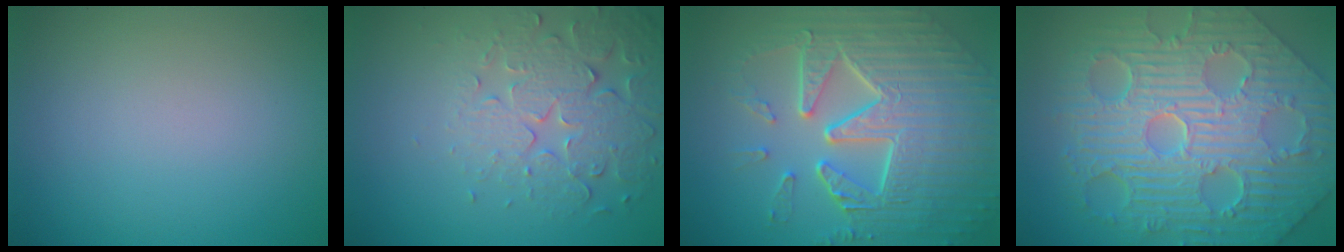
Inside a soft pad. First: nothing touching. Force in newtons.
{"total": 5.0, "press": 4.1, "slide": 2.9}
{"total": 9.4, "press": 6.4, "slide": 6.9}
{"total": 12.4, "press": 8.2, "slide": 9.3}